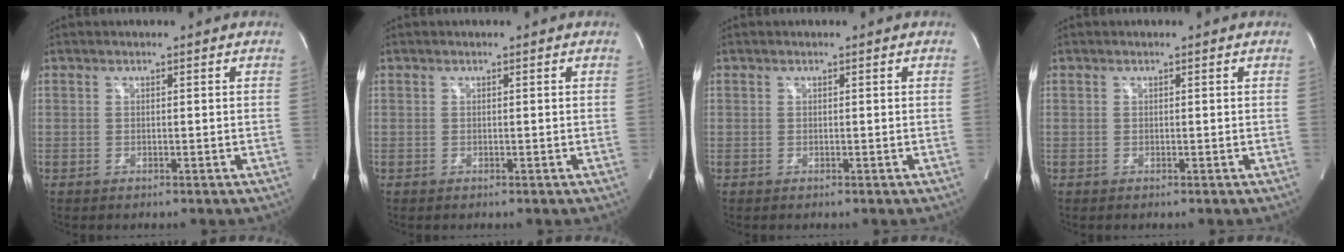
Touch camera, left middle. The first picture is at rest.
{"total": 0.0}
{"total": 0.0}
{"total": 0.0}